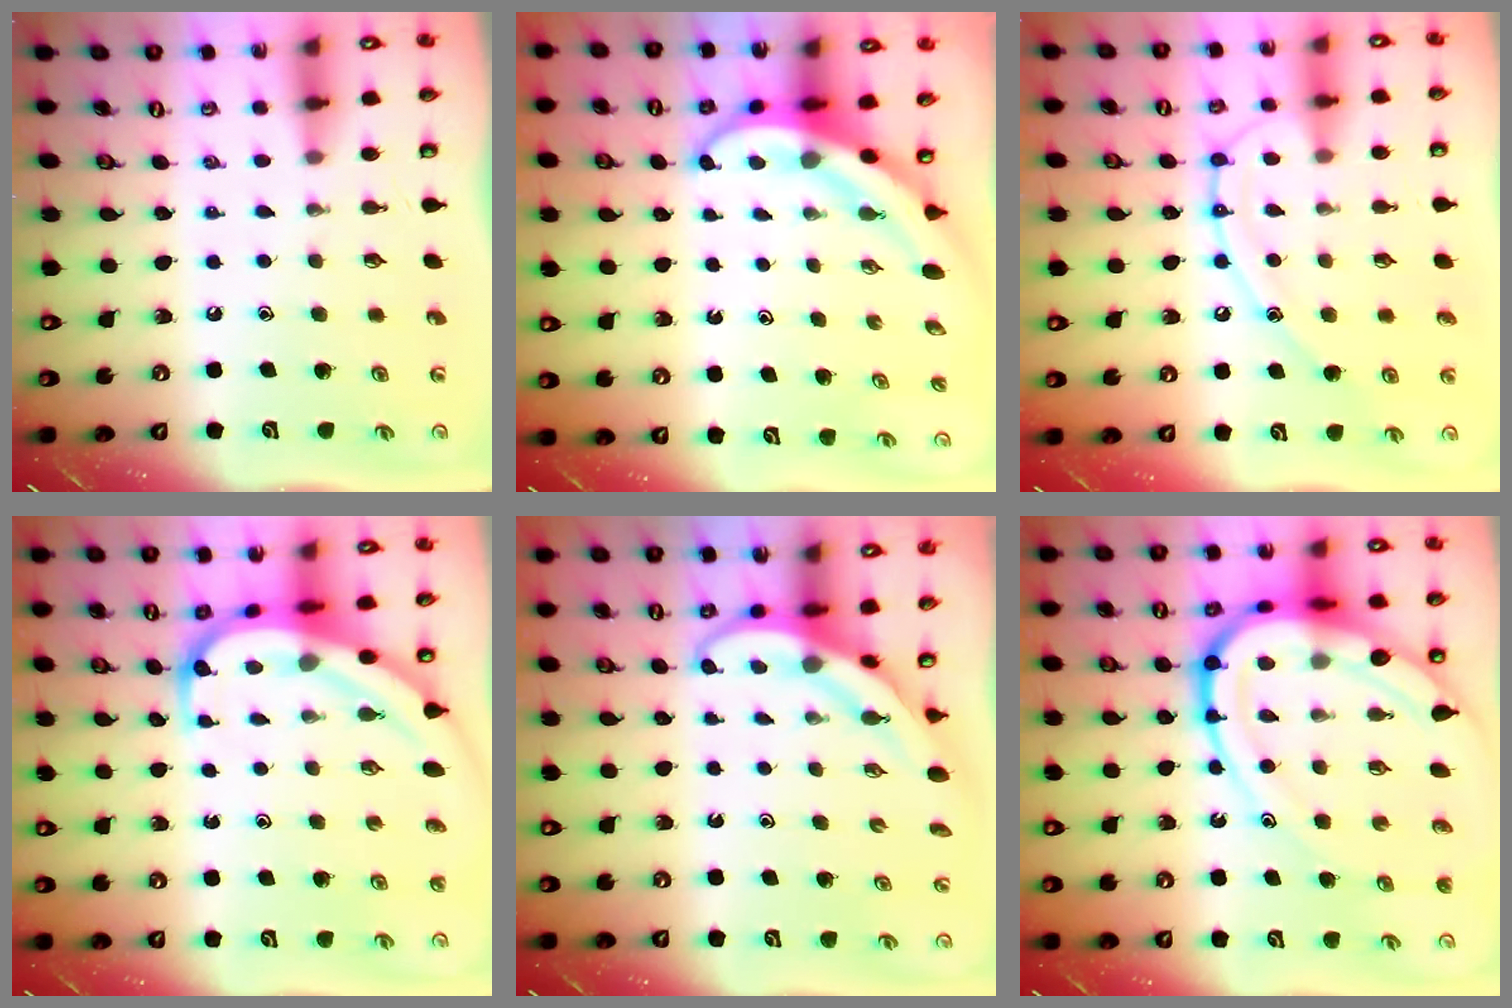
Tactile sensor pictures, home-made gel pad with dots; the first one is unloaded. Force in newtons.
{"total": 5.3, "press": 5.3, "slide": 0.5}
{"total": 13.2, "press": 13.1, "slide": 1.2}
{"total": 9.4, "press": 9.3, "slide": 1.0}
{"total": 4.0, "press": 4.0, "slide": 0.3}
{"total": 21.9, "press": 21.8, "slide": 2.1}